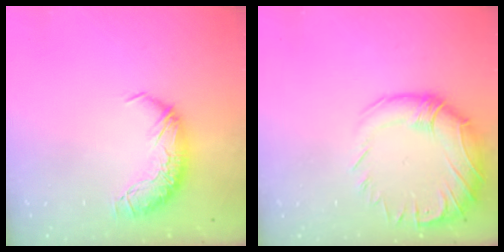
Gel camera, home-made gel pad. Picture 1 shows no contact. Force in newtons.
{"total": 5.2, "press": 3.1, "slide": 4.1}